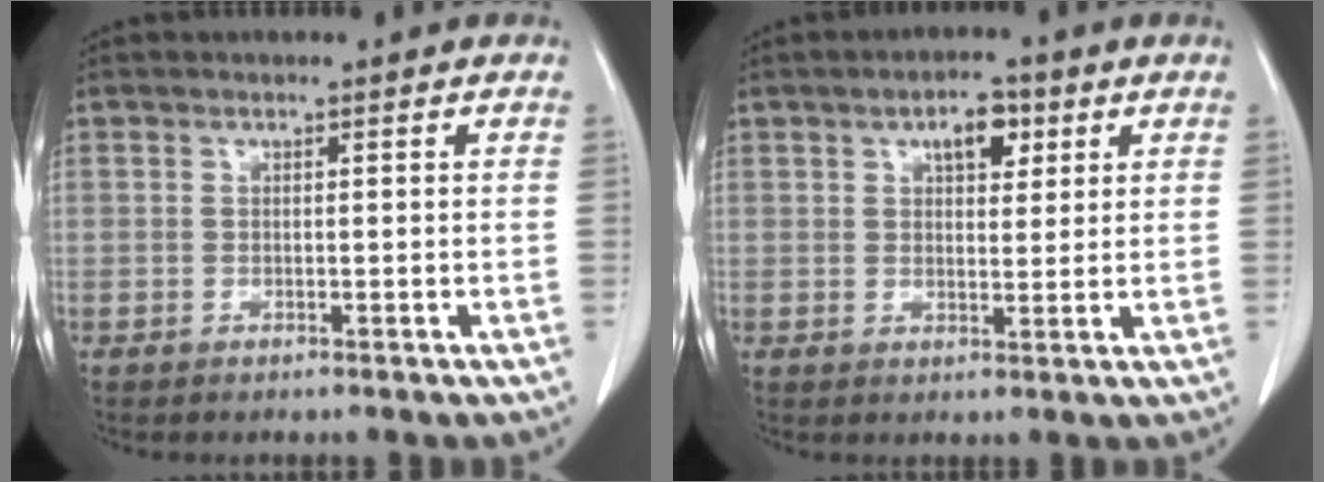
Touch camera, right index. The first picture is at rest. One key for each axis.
{"total": 4.9, "fx": 2.3, "fy": 2.3, "fz": 3.6, "tx": -0.056, "ty": 0.007, "tz": 0.036}